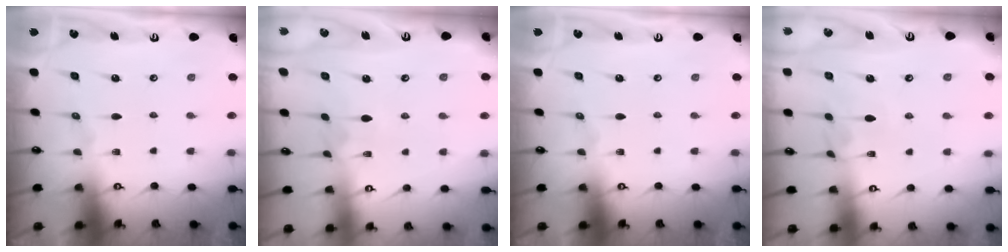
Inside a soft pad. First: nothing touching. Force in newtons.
{"total": 3.2, "press": 3.1, "slide": 0.7}
{"total": 0.0}
{"total": 3.0, "press": 3.0, "slide": 0.3}